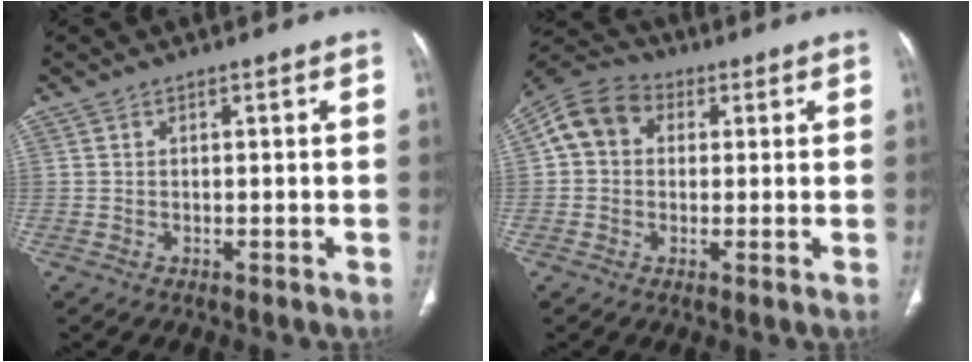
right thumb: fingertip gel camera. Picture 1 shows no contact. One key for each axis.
{"total": 8.8, "fx": 1.5, "fy": 7.3, "fz": 4.7, "tx": -0.077, "ty": 0.024, "tz": 0.013}